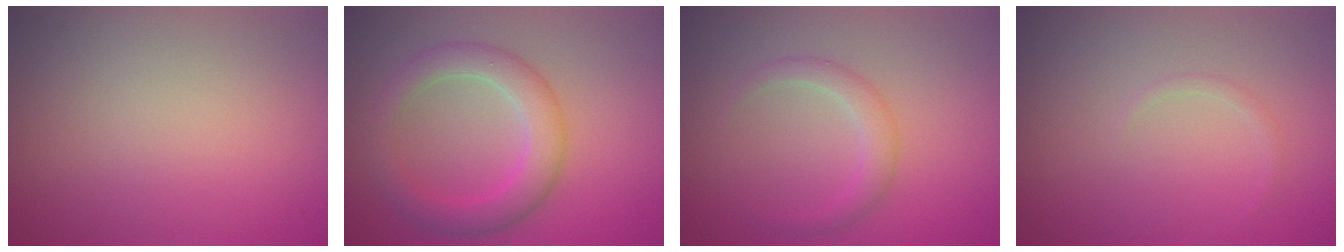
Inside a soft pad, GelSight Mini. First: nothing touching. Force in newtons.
{"total": 4.3, "press": 4.3, "slide": 0.2}
{"total": 2.0, "press": 2.0, "slide": 0.0}
{"total": 0.6, "press": 0.6, "slide": 0.0}